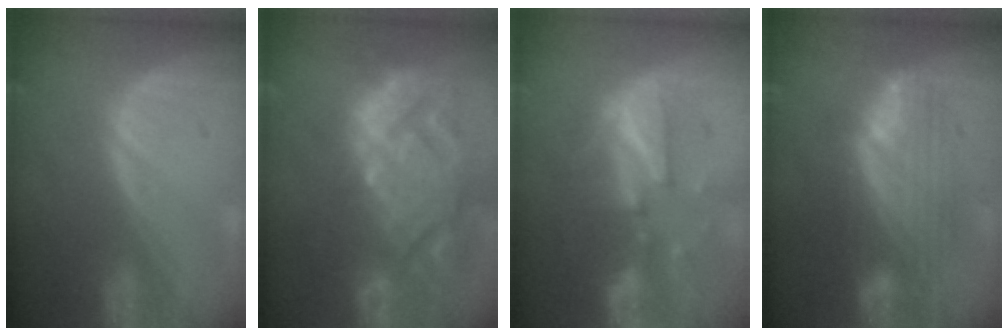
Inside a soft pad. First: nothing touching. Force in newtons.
{"total": 14.6, "press": 12.5, "slide": 7.5}
{"total": 9.8, "press": 8.7, "slide": 4.4}
{"total": 8.4, "press": 8.4, "slide": 0.3}